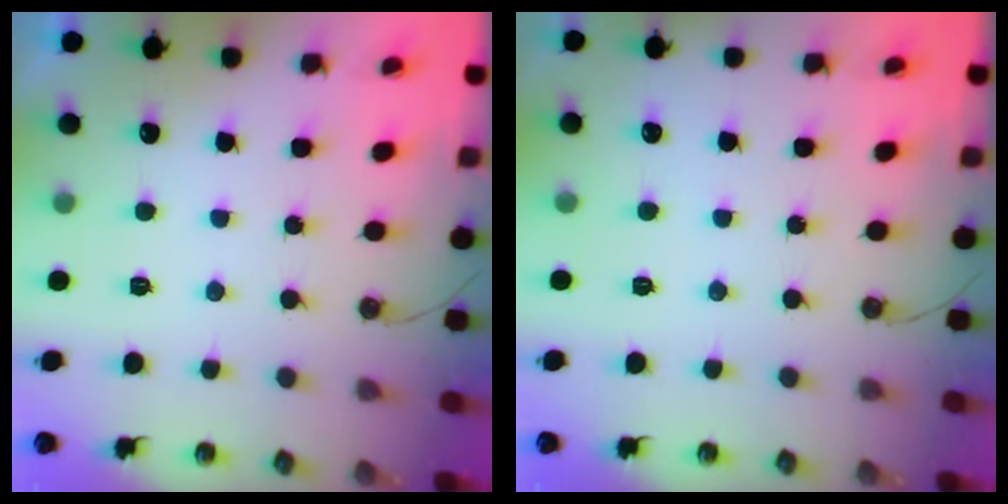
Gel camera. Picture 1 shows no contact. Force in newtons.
{"total": 2.5, "press": 2.5, "slide": 0.3}